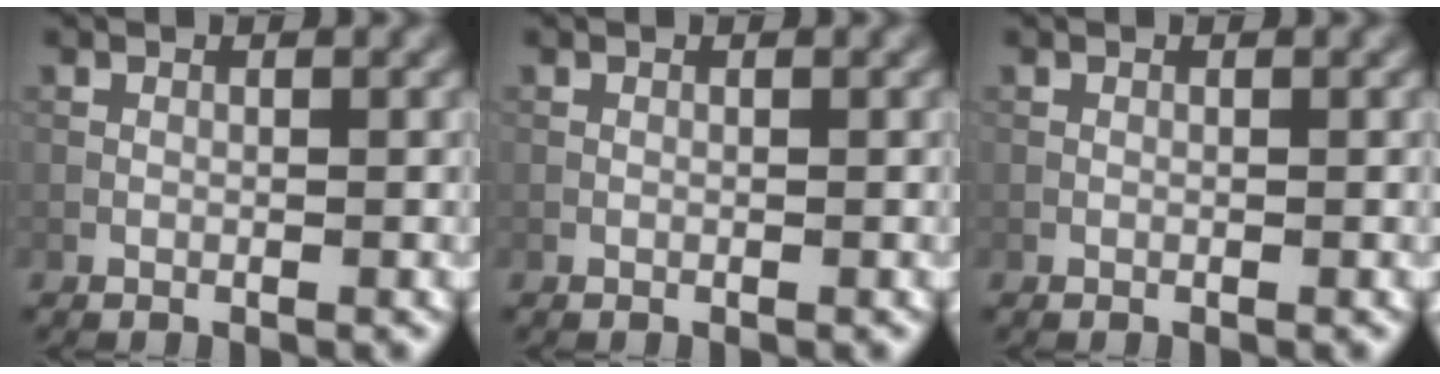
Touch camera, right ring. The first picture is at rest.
{"total": 0.0}
{"total": 0.0}